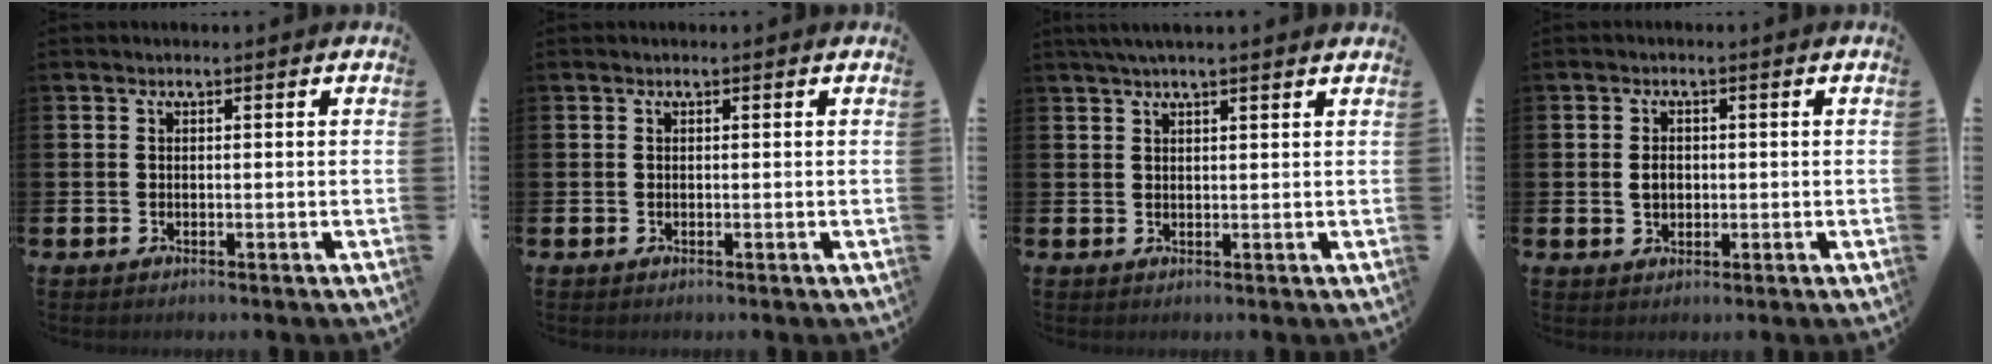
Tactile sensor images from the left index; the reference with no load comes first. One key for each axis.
{"total": 0.0}
{"total": 2.6, "fx": 2.3, "fy": 0.0, "fz": 1.3, "tx": -0.025, "ty": -0.001, "tz": 0.041}
{"total": 2.2, "fx": 0.1, "fy": 1.7, "fz": 1.4, "tx": -0.016, "ty": 0.004, "tz": -0.003}